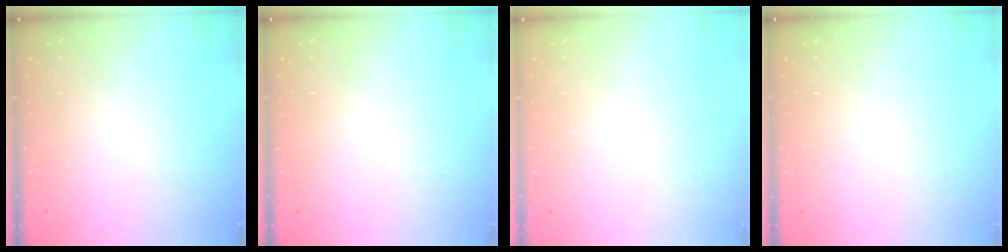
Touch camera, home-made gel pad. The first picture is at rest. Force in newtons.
{"total": 0.0}
{"total": 1.6, "press": 1.6, "slide": 0.1}
{"total": 0.0}